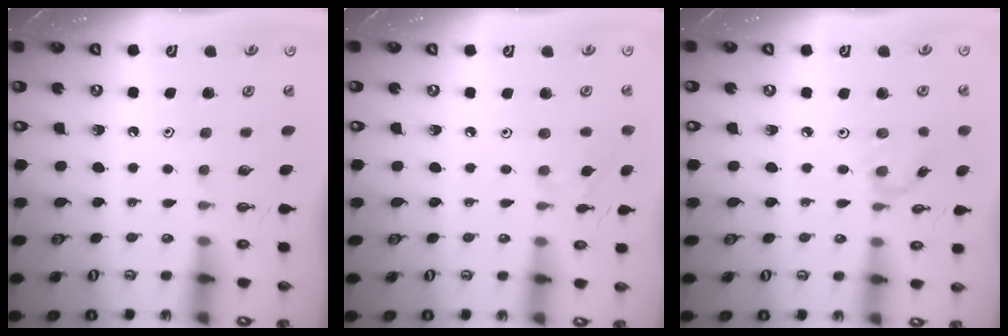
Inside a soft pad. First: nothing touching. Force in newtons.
{"total": 4.0, "press": 3.9, "slide": 0.6}
{"total": 1.1, "press": 1.1, "slide": 0.3}